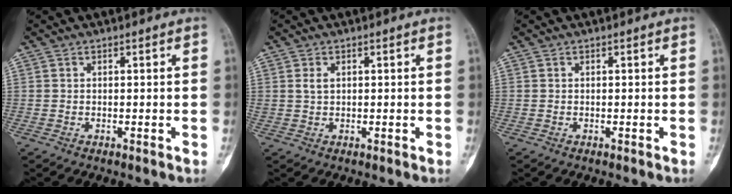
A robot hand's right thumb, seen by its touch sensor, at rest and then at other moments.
{"total": 1.5, "force": [0.6, 1.0, 1.0], "torque": [-0.015, 0.004, 0.014]}
{"total": 0.0}